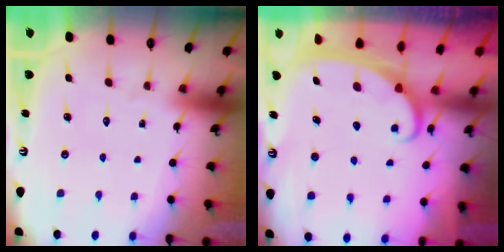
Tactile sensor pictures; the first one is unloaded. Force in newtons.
{"total": 2.4, "press": 2.4, "slide": 0.3}